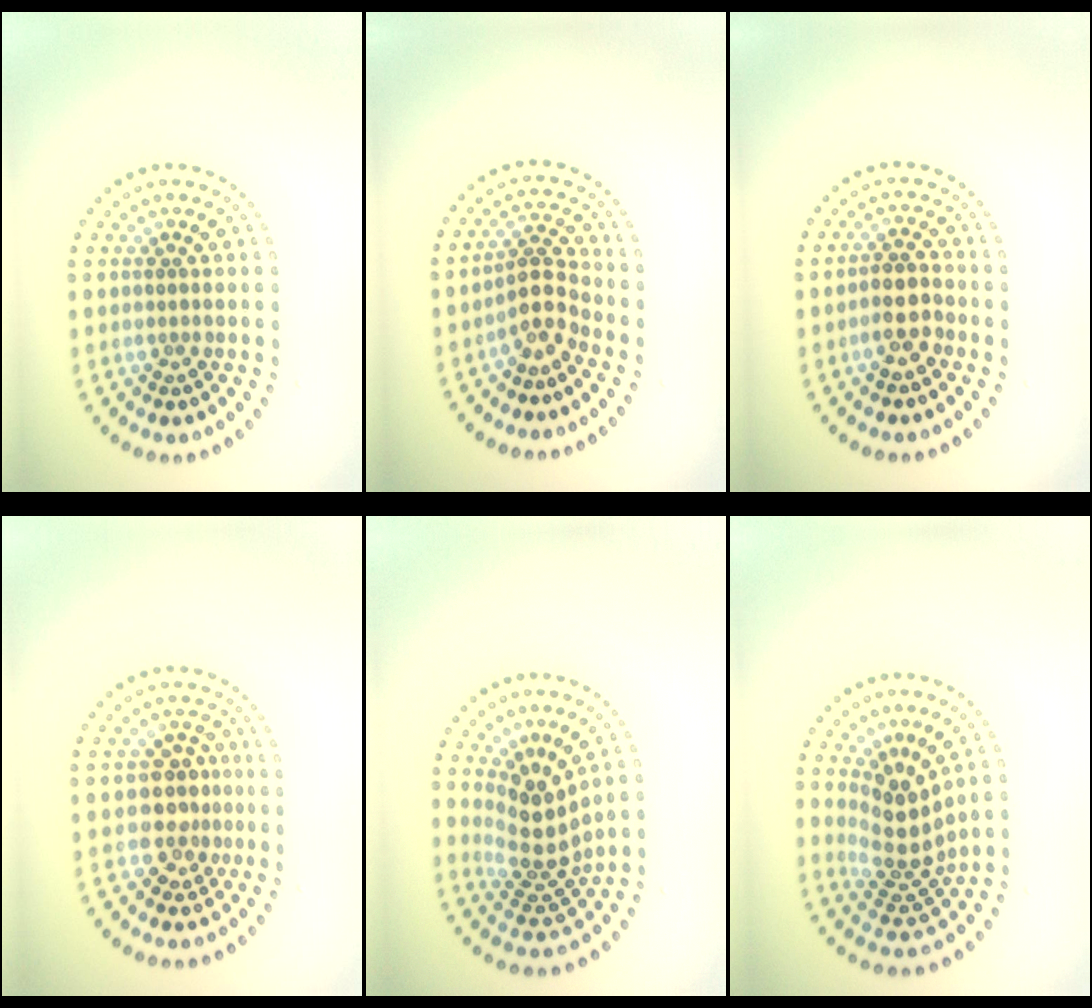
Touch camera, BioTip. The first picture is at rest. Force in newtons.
{"total": 2.8, "press": 2.1, "slide": 1.9}
{"total": 2.6, "press": 2.4, "slide": 0.9}
{"total": 3.2, "press": 2.9, "slide": 1.3}
{"total": 4.0, "press": 2.8, "slide": 2.8}
{"total": 4.0, "press": 2.8, "slide": 2.8}